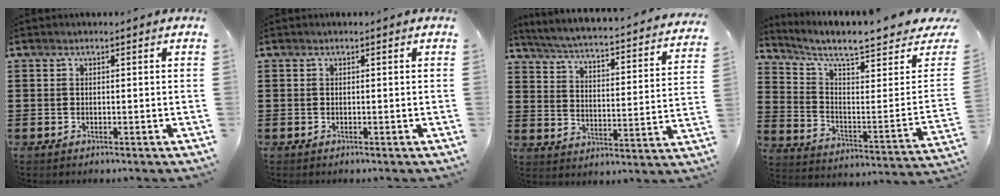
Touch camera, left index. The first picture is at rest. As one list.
[{"total": 0.0}, {"total": 3.1, "force": [2.8, -0.5, 1.3], "torque": [-0.044, -0.035, 0.036]}, {"total": 6.6, "force": [5.5, 0.2, 3.5], "torque": [-0.080, -0.056, 0.088]}]